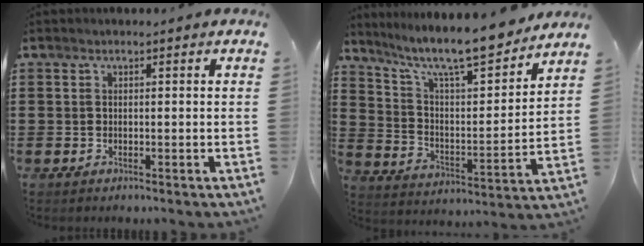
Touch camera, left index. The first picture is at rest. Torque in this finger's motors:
{"motor_torque": [2.14, 0.00, 0.37, 0.21]}